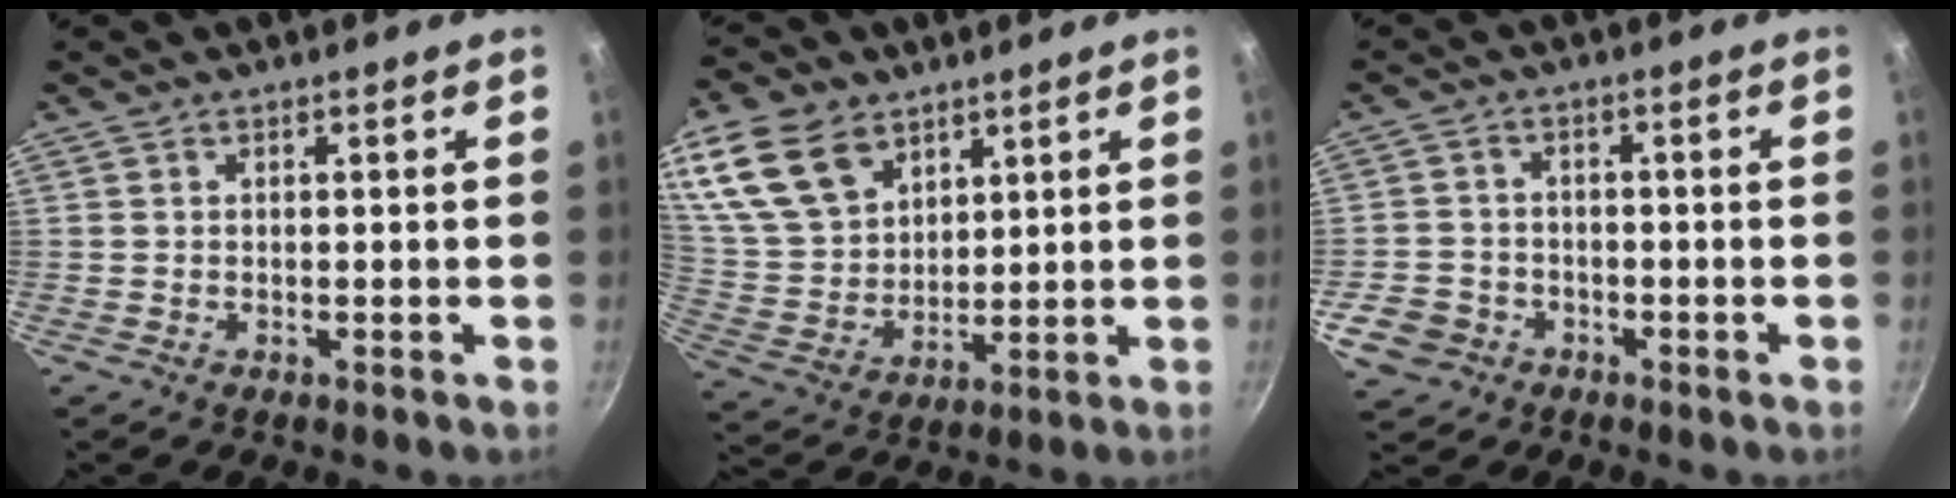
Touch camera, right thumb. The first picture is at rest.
{"total": 17.9, "force": [9.6, 12.0, 9.0], "torque": [-0.167, -0.024, 0.195]}
{"total": 6.4, "force": [-3.1, 5.2, 2.2], "torque": [-0.039, 0.027, -0.055]}